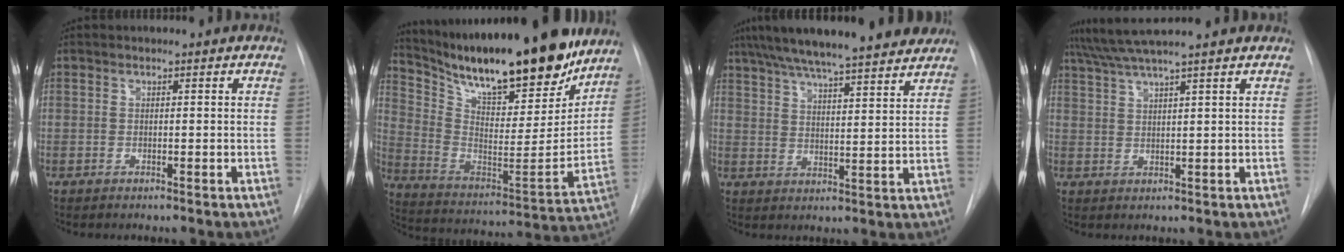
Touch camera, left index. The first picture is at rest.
{"total": 28.2, "force": [22.9, 6.3, 15.1], "torque": [-0.255, -0.026, 0.345]}
{"total": 21.1, "force": [18.1, 2.7, 10.6], "torque": [-0.176, 0.034, 0.252]}
{"total": 7.6, "force": [6.6, -1.6, 3.4], "torque": [-0.061, 0.029, 0.103]}